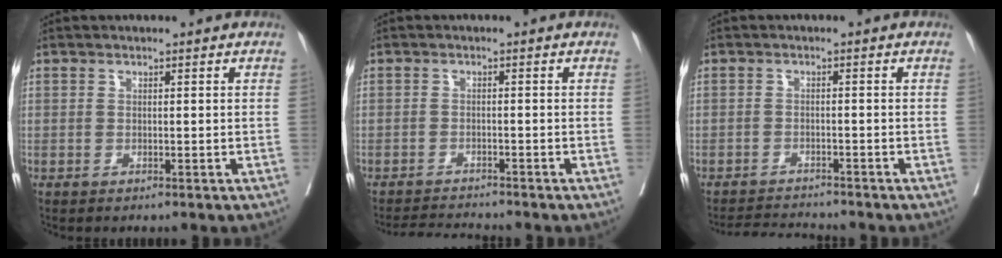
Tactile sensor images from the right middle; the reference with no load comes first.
{"total": 3.7, "force": [-3.6, -0.7, 0.1], "torque": [-0.001, -0.017, -0.063]}
{"total": 4.4, "force": [-4.4, -0.4, 0.2], "torque": [-0.002, -0.014, -0.075]}